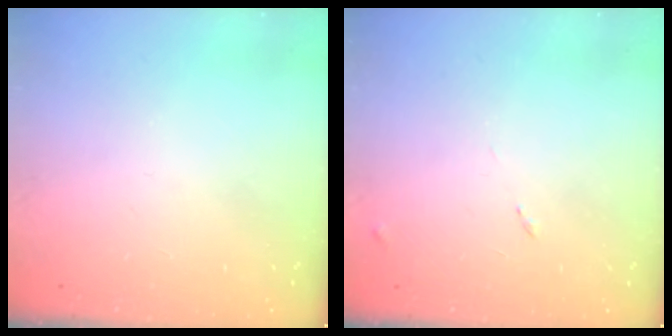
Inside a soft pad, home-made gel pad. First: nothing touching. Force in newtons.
{"total": 7.6, "press": 7.5, "slide": 0.7}